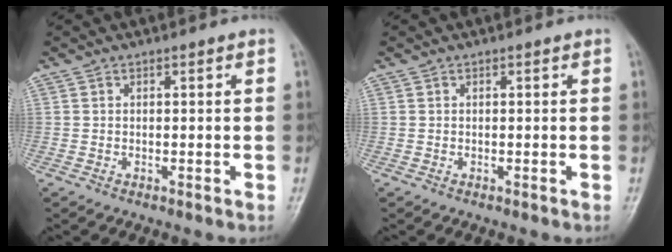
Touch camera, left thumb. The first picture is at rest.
{"total": 0.0}